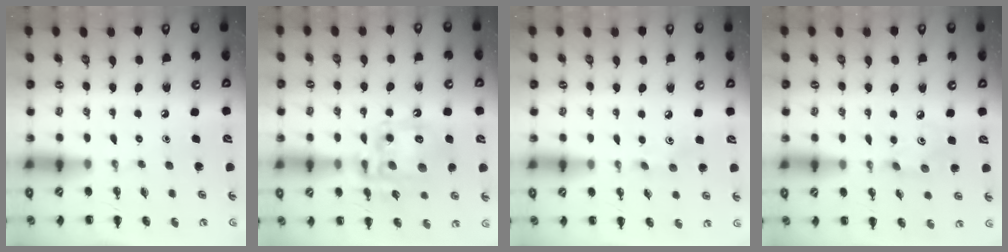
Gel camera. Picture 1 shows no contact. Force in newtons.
{"total": 15.4, "press": 15.1, "slide": 3.1}
{"total": 2.9, "press": 2.8, "slide": 0.8}
{"total": 3.0, "press": 2.8, "slide": 0.9}